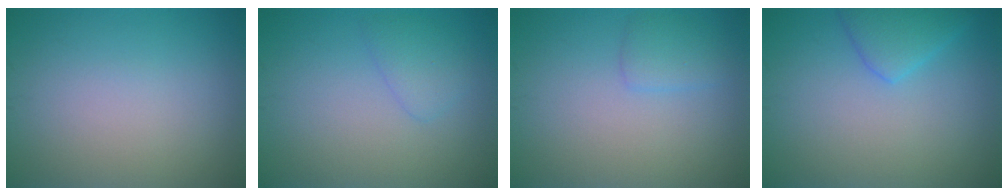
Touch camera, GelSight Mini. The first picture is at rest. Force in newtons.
{"total": 1.8, "press": 1.8, "slide": 0.1}
{"total": 1.6, "press": 1.6, "slide": 0.1}
{"total": 2.8, "press": 2.8, "slide": 0.2}